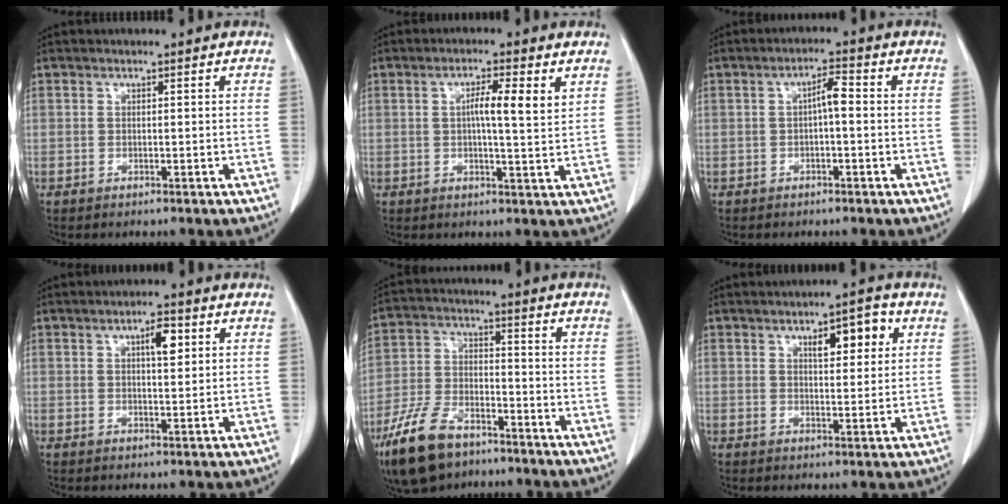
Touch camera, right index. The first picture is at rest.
{"total": 5.6, "force": [1.9, 0.5, 5.2], "torque": [-0.090, 0.004, 0.028]}
{"total": 3.1, "force": [-0.1, 0.6, 3.0], "torque": [-0.054, 0.010, -0.001]}
{"total": 3.7, "force": [1.5, 1.0, 3.3], "torque": [-0.057, 0.001, 0.023]}
{"total": 11.9, "force": [-8.1, 5.5, 6.7], "torque": [-0.151, -0.010, -0.151]}
{"total": 5.9, "force": [2.6, 1.9, 4.9], "torque": [-0.075, 0.007, 0.039]}